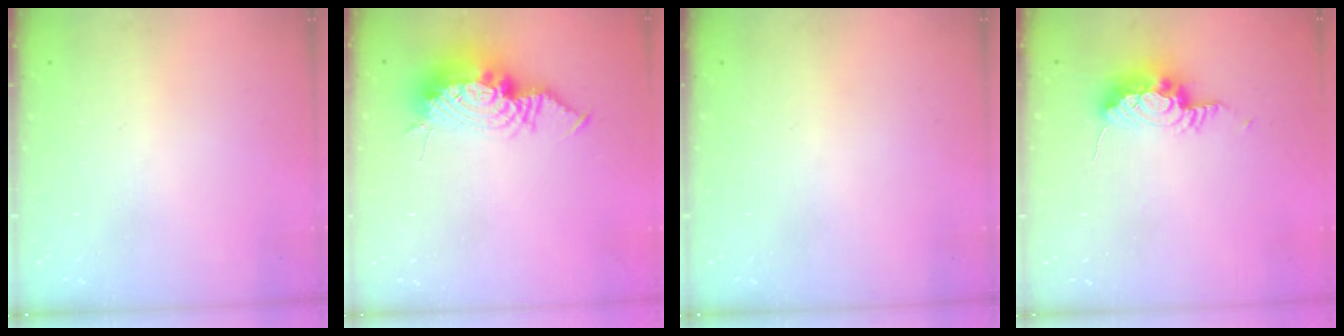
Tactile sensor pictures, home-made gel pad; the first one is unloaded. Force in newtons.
{"total": 13.6, "press": 12.6, "slide": 5.2}
{"total": 0.0}
{"total": 15.5, "press": 10.9, "slide": 11.0}